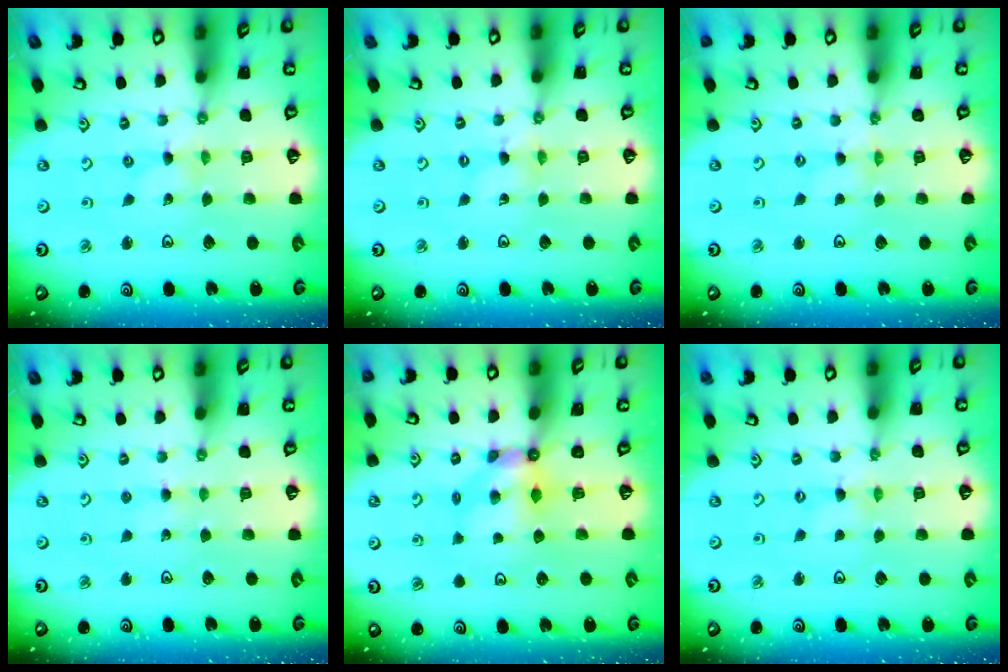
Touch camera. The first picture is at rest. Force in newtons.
{"total": 0.9, "press": 0.9, "slide": 0.2}
{"total": 0.0}
{"total": 2.6, "press": 2.6, "slide": 0.3}
{"total": 5.3, "press": 5.3, "slide": 0.3}
{"total": 0.0}